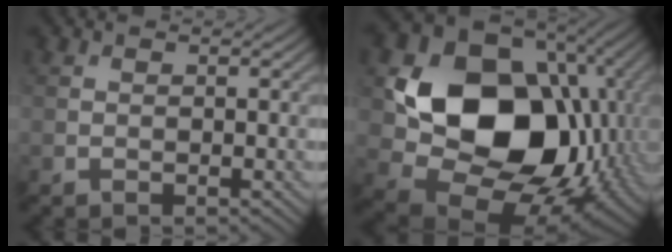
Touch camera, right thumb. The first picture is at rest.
{"total": 19.2, "force": [1.6, 14.9, 11.9], "torque": [-0.224, -0.041, 0.050]}